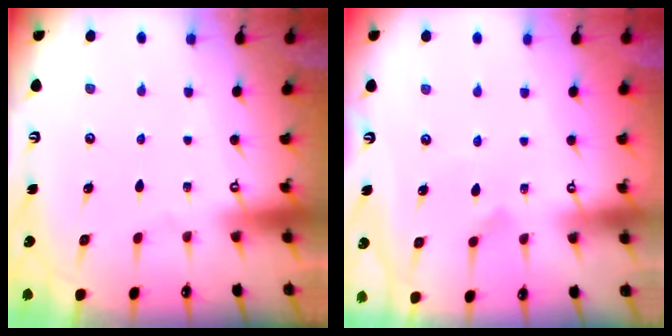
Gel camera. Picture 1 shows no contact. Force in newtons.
{"total": 4.2, "press": 4.2, "slide": 0.4}